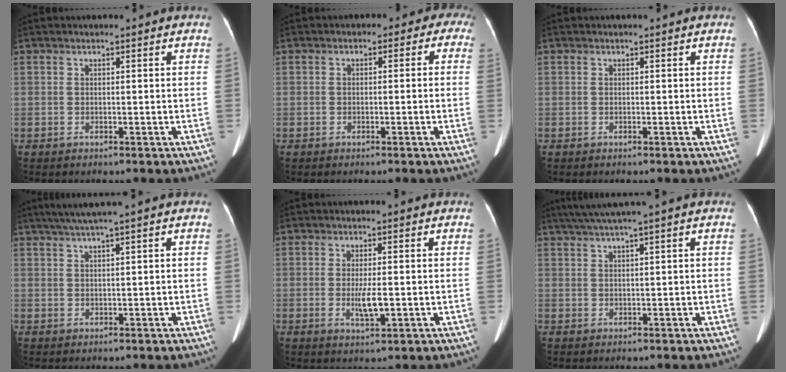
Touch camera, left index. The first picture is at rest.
{"total": 3.7, "force": [0.1, 2.5, 2.7], "torque": [-0.015, 0.027, -0.011]}
{"total": 0.0}
{"total": 3.6, "force": [2.5, -0.9, 2.5], "torque": [-0.052, 0.010, 0.050]}
{"total": 3.5, "force": [-0.6, 0.6, 3.4], "torque": [-0.065, -0.006, -0.006]}
{"total": 4.1, "force": [2.8, -1.1, 2.9], "torque": [-0.060, 0.017, 0.056]}